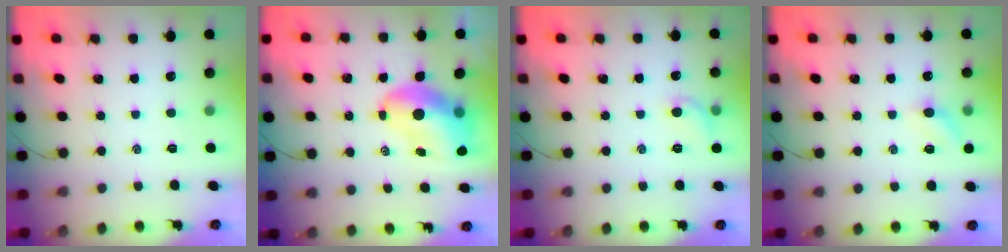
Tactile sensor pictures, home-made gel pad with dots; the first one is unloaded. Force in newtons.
{"total": 9.4, "press": 9.1, "slide": 2.6}
{"total": 6.3, "press": 6.2, "slide": 1.2}
{"total": 5.7, "press": 5.5, "slide": 1.5}